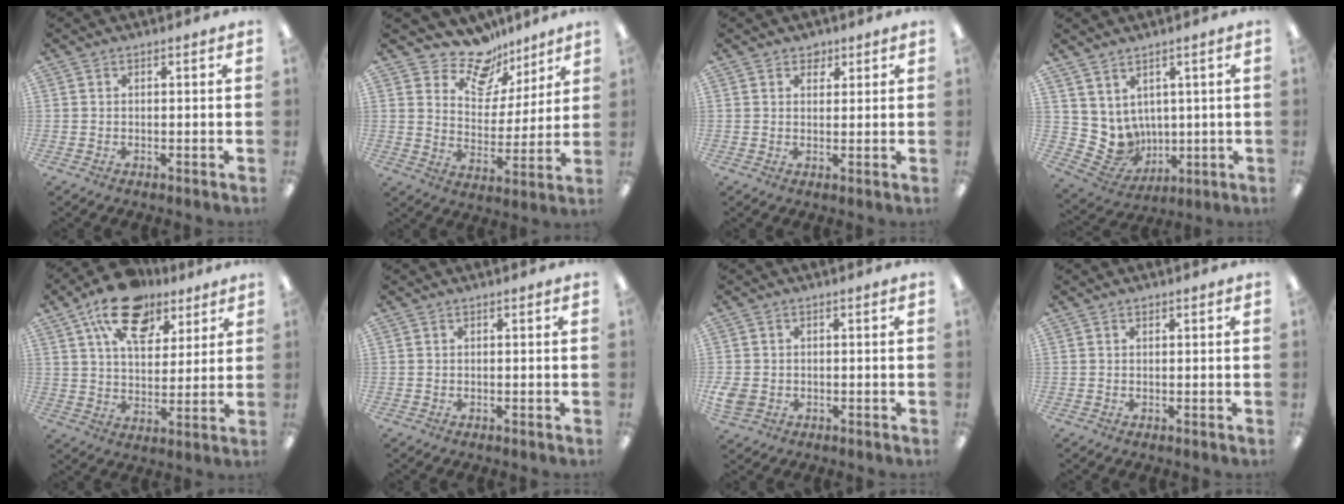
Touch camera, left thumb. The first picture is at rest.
{"total": 13.3, "force": [10.8, 6.8, 3.8], "torque": [-0.078, -0.076, 0.200]}
{"total": 2.8, "force": [2.1, 1.8, 0.5], "torque": [0.002, -0.005, 0.035]}
{"total": 7.1, "force": [3.5, 6.1, 1.5], "torque": [-0.054, -0.032, 0.077]}
{"total": 17.4, "force": [10.9, 9.5, 9.7], "torque": [-0.154, -0.045, 0.193]}
{"total": 0.0}
{"total": 3.8, "force": [-0.6, 3.1, 2.1], "torque": [-0.049, 0.001, -0.011]}
{"total": 0.7, "force": [0.4, 0.4, 0.3], "torque": [-0.007, 0.002, 0.008]}